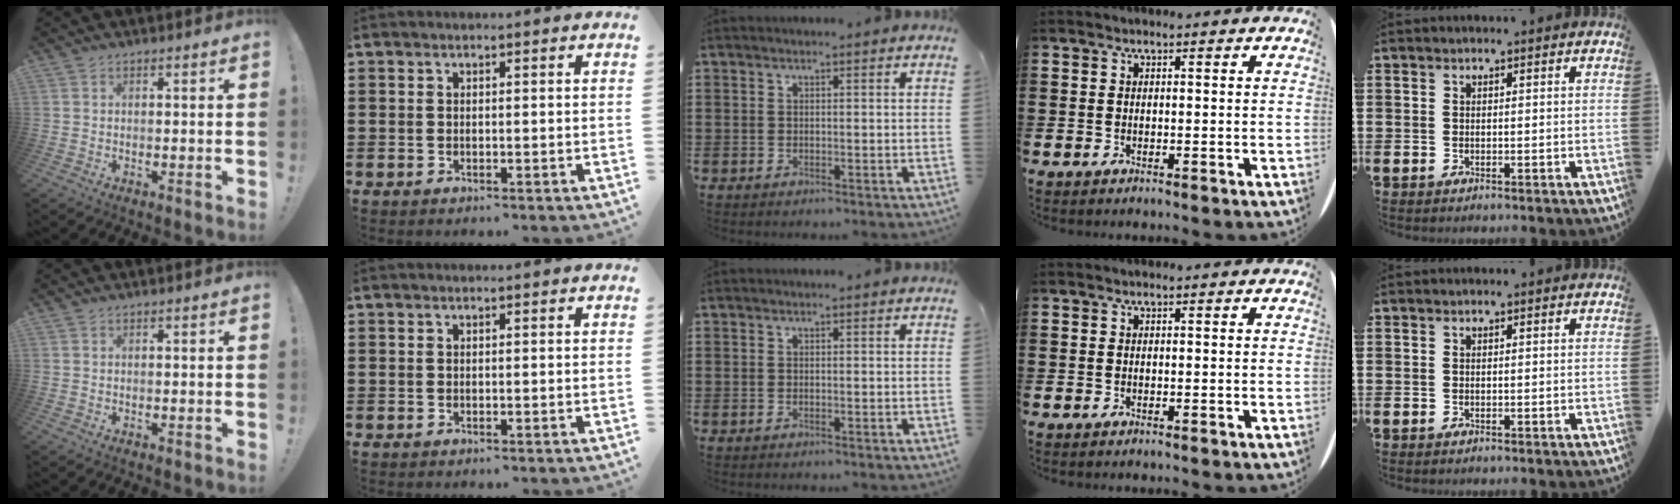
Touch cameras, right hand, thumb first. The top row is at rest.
{}